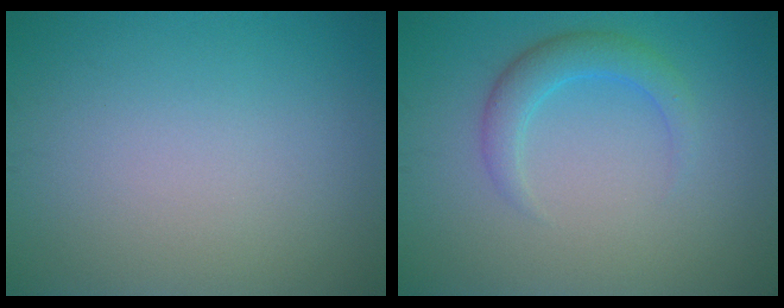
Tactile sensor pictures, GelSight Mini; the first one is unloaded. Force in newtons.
{"total": 2.8, "press": 2.8, "slide": 0.1}